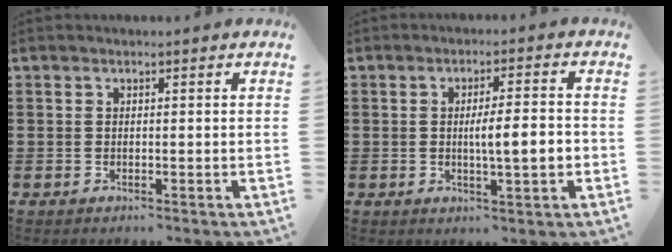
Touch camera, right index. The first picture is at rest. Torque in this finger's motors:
{"motor_torque": [1.54, -0.15, 0.41, 0.13]}